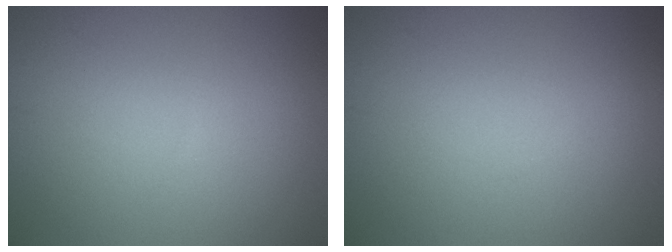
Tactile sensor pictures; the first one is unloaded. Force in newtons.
{"total": 0.0}